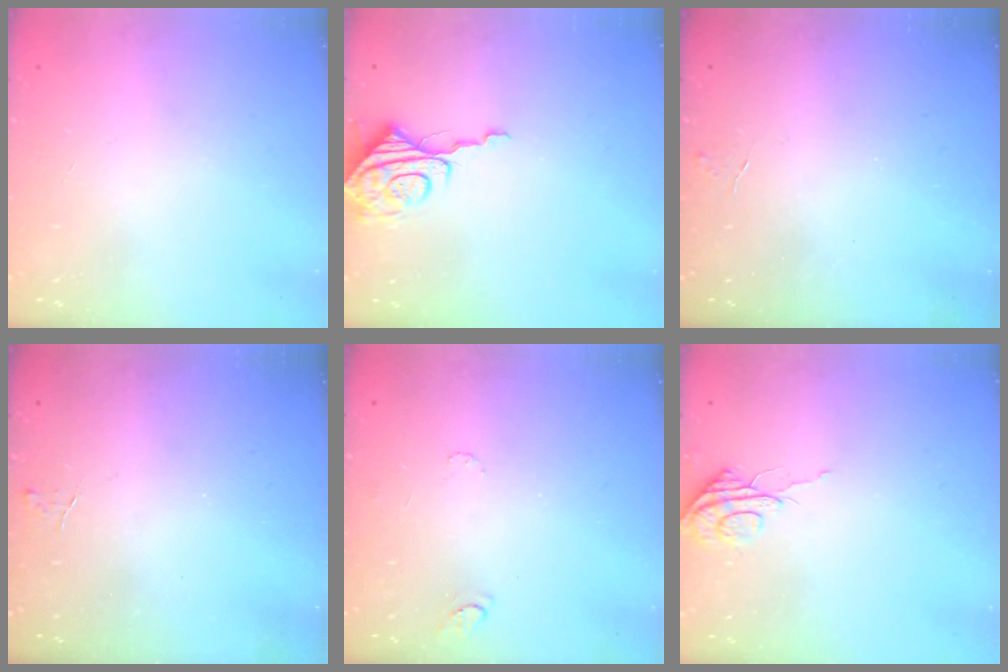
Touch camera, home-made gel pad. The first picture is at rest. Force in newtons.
{"total": 9.2, "press": 9.1, "slide": 0.8}
{"total": 3.8, "press": 3.7, "slide": 0.4}
{"total": 3.8, "press": 3.8, "slide": 0.4}
{"total": 4.8, "press": 4.8, "slide": 0.6}
{"total": 6.5, "press": 6.5, "slide": 0.4}